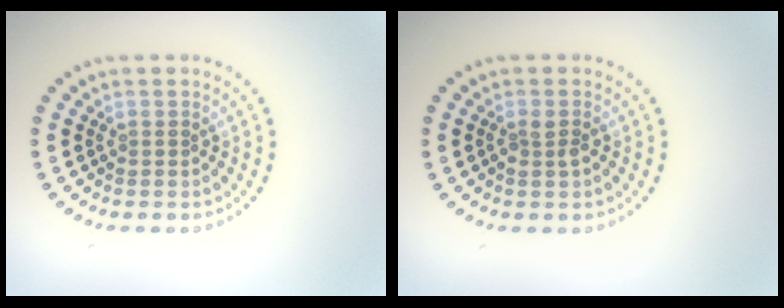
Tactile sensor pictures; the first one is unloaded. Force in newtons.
{"total": 0.9, "press": 0.9, "slide": 0.3}